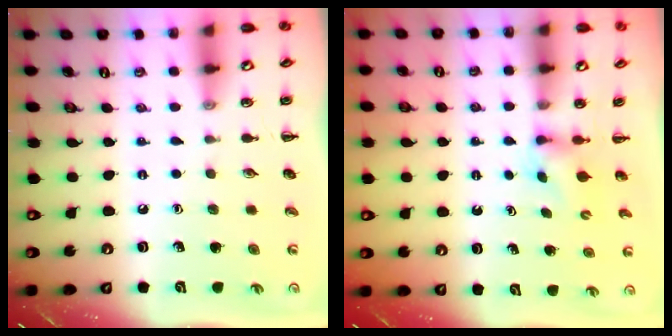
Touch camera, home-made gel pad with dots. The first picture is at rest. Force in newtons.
{"total": 2.2, "press": 1.9, "slide": 1.0}